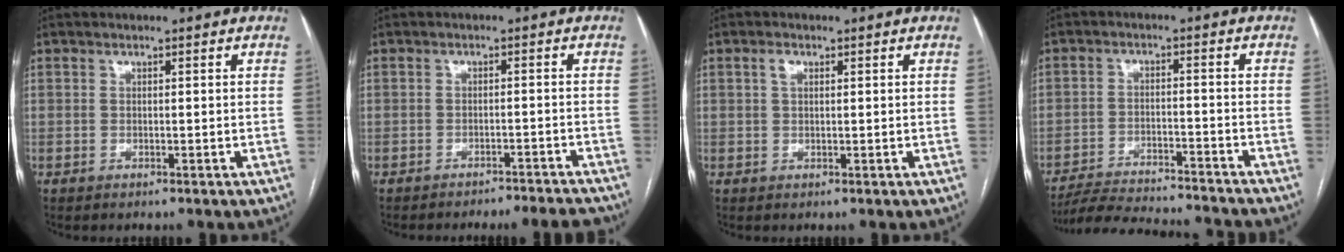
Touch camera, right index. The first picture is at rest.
{"total": 8.7, "force": [-8.6, 0.5, 1.6], "torque": [-0.010, 0.004, -0.099]}
{"total": 1.5, "force": [0.6, 0.8, 1.1], "torque": [-0.021, 0.006, 0.011]}
{"total": 16.0, "force": [-15.2, 0.9, 5.0], "torque": [-0.089, -0.013, -0.222]}